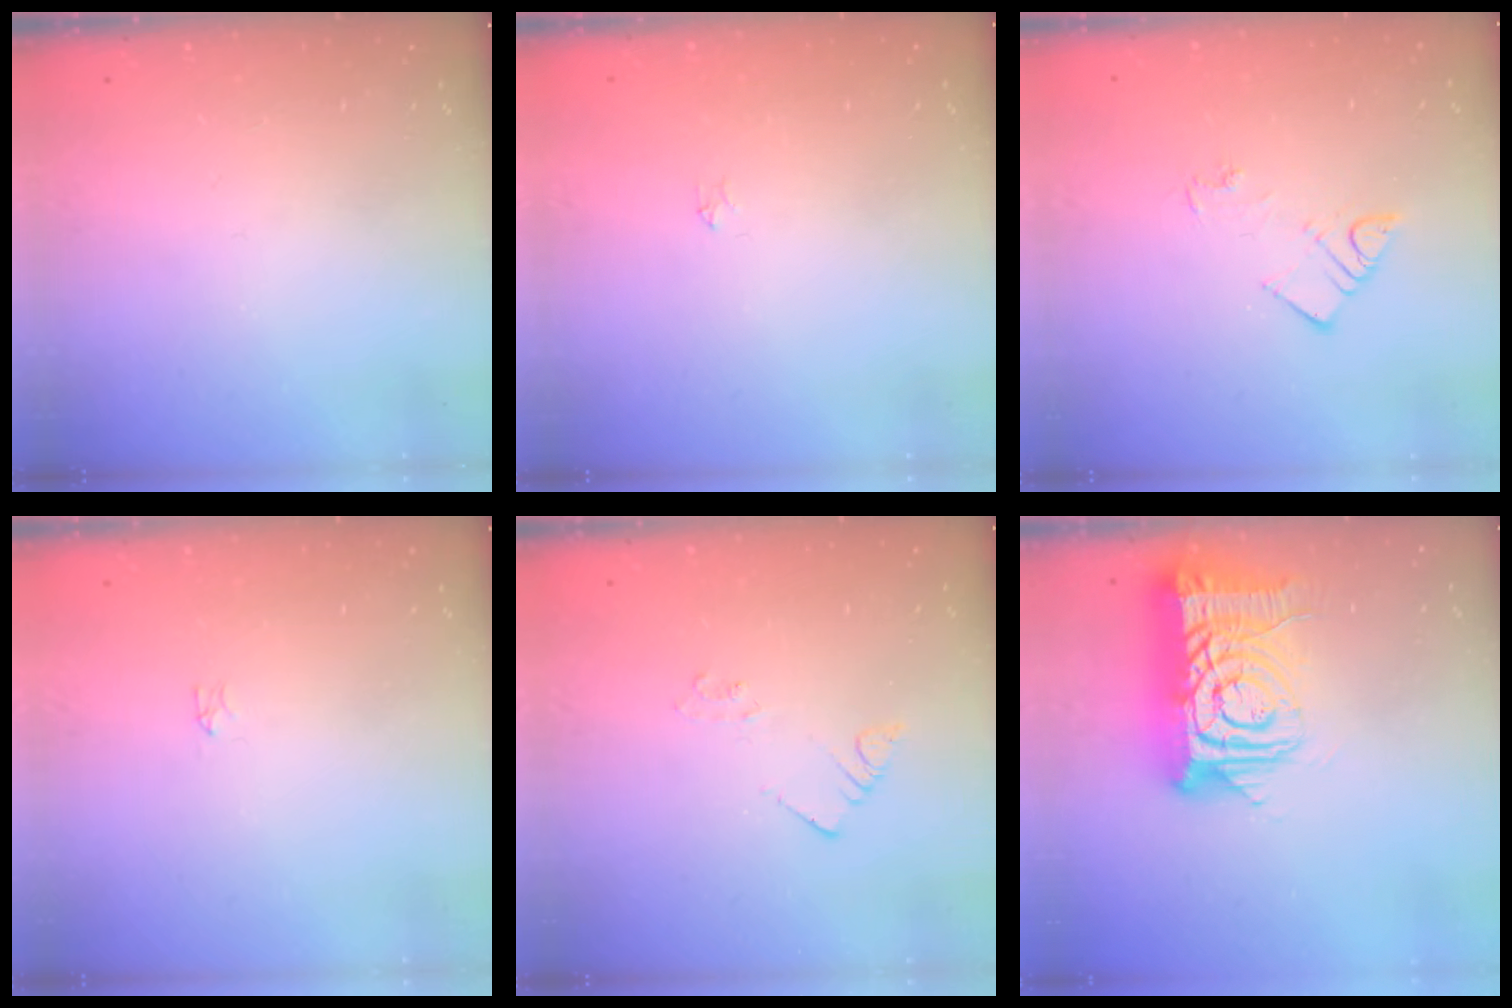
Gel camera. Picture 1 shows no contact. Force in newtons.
{"total": 2.2, "press": 2.2, "slide": 0.3}
{"total": 5.0, "press": 5.0, "slide": 0.2}
{"total": 0.0}
{"total": 2.2, "press": 2.2, "slide": 0.1}
{"total": 16.0, "press": 15.9, "slide": 1.6}